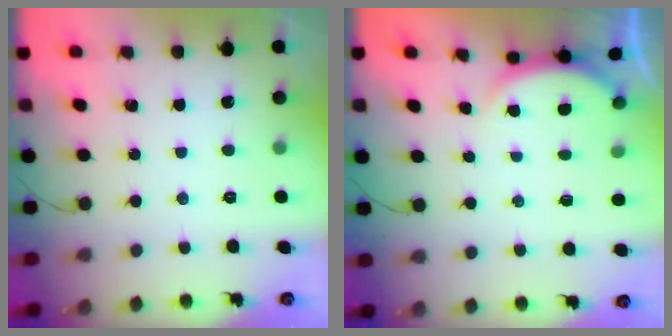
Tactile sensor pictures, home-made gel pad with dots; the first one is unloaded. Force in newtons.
{"total": 2.6, "press": 2.5, "slide": 0.6}